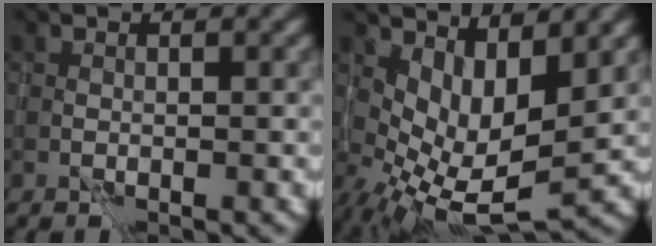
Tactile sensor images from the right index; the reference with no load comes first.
{"total": 6.8, "force": [1.7, 2.9, 5.9], "torque": [-0.111, -0.018, 0.041]}